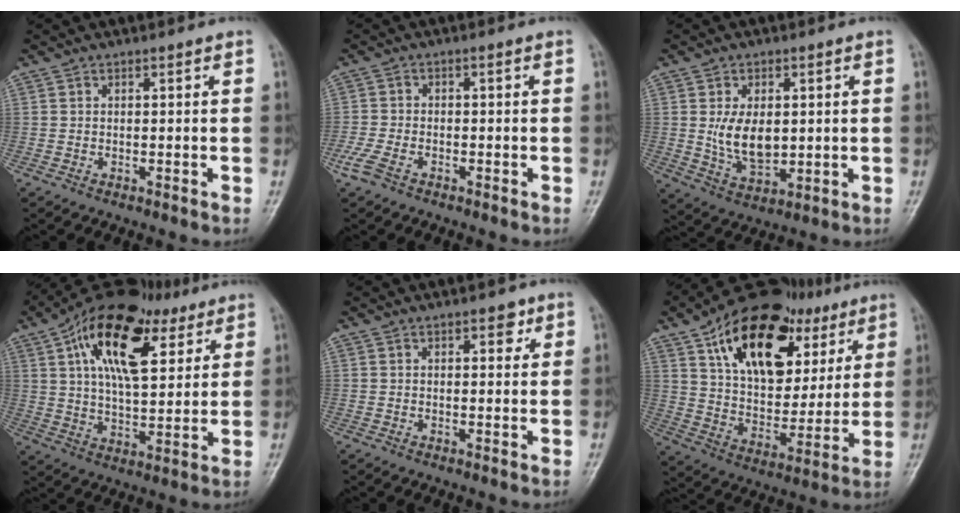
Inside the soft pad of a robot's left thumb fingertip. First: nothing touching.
{"total": 4.2, "force": [-2.6, 2.0, 2.7], "torque": [-0.071, 0.007, -0.052]}
{"total": 9.0, "force": [0.8, 5.5, 7.1], "torque": [-0.112, -0.012, 0.028]}
{"total": 21.1, "force": [9.6, 10.4, 15.7], "torque": [-0.230, -0.015, 0.158]}
{"total": 2.9, "force": [1.6, 1.4, 2.0], "torque": [-0.011, -0.005, 0.021]}
{"total": 26.3, "force": [12.3, 15.0, 17.8], "torque": [-0.240, -0.012, 0.201]}